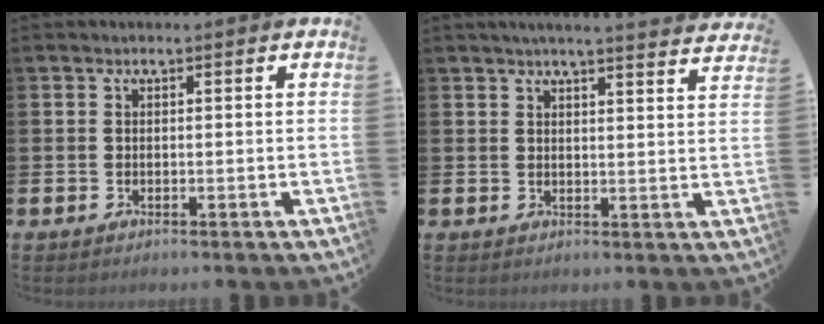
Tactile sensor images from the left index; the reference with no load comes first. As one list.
[{"total": 4.1, "force": [4.0, -0.5, 1.0], "torque": [-0.018, -0.023, 0.068]}]